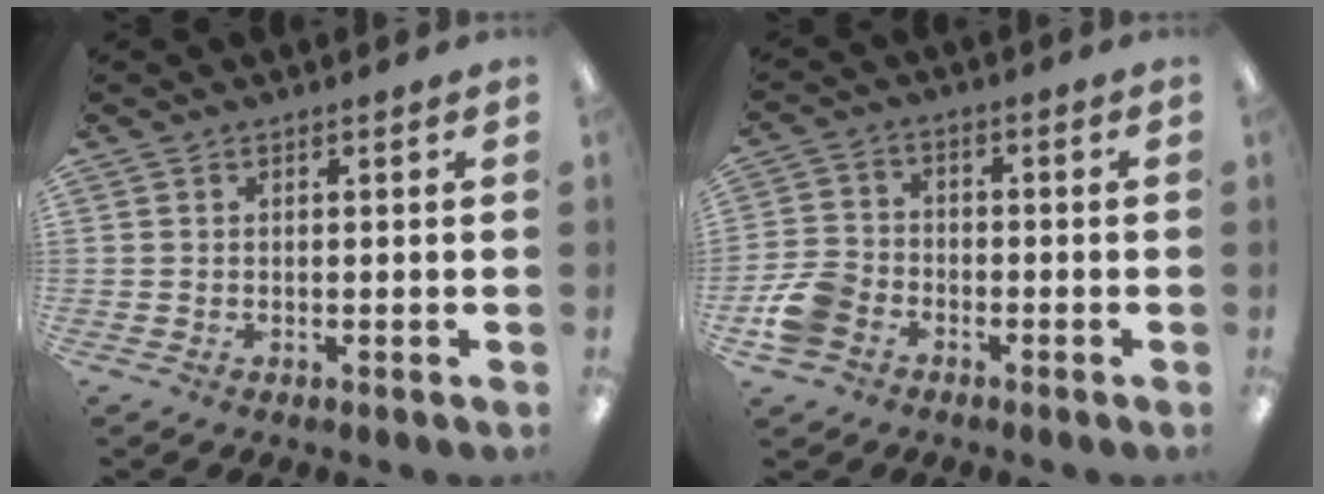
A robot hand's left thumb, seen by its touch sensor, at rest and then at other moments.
{"total": 7.9, "force": [-3.9, 5.8, 3.7], "torque": [-0.086, 0.026, -0.073]}